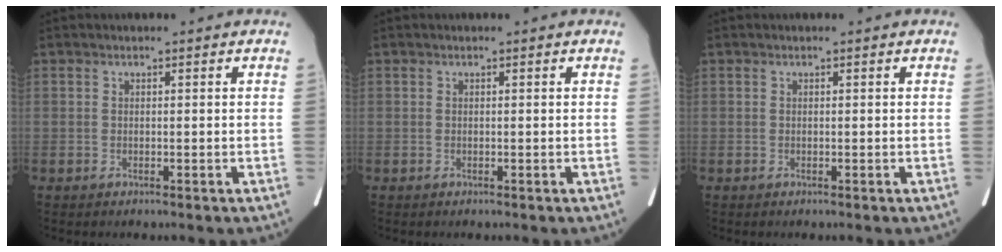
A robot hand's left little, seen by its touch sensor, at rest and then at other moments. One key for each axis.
{"total": 0.0}
{"total": 0.0}